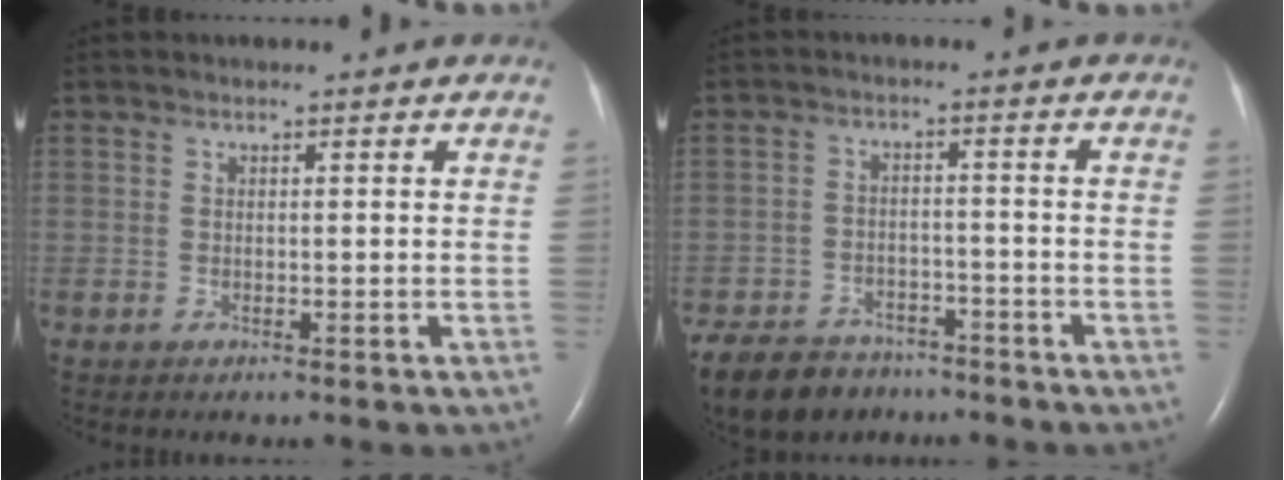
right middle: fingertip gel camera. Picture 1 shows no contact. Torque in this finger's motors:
{"motor_torque": [0.84, -0.84, 0.10, 0.02]}